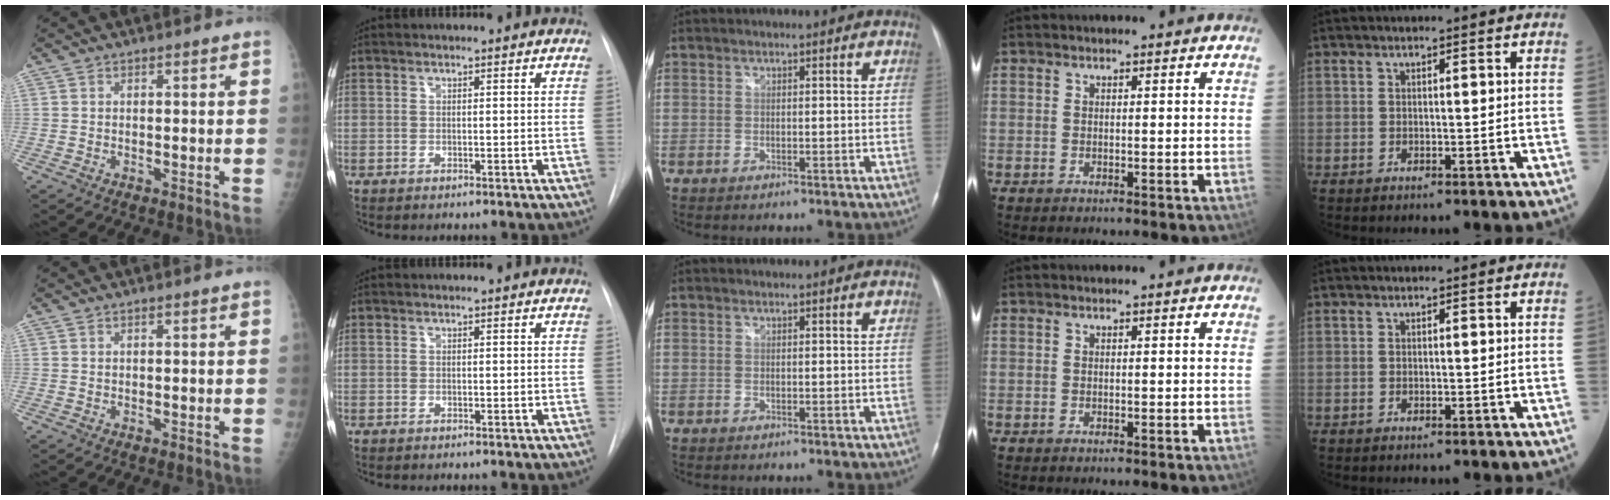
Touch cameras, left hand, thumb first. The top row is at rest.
{}